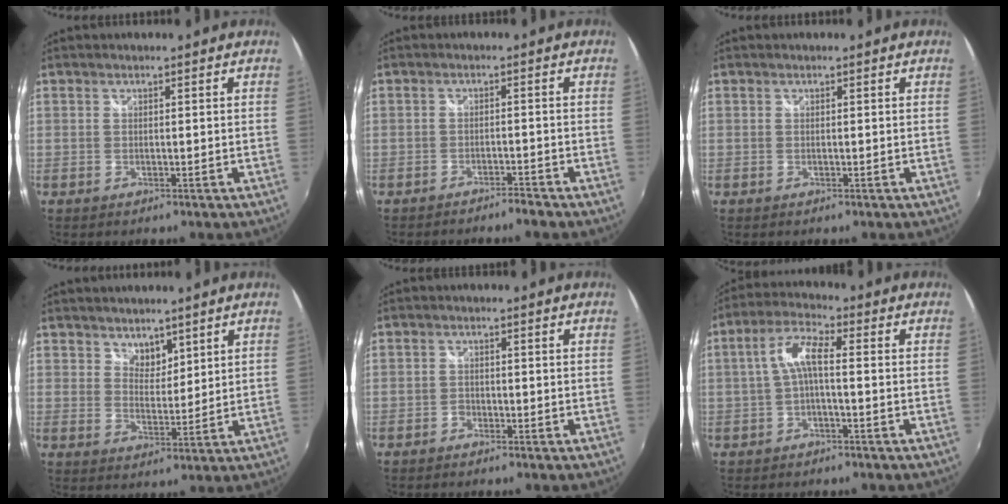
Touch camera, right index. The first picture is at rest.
{"total": 2.4, "force": [-2.3, 0.2, 0.6], "torque": [-0.023, -0.005, -0.040]}
{"total": 0.0}
{"total": 4.0, "force": [3.0, 2.4, 1.0], "torque": [-0.006, 0.004, 0.054]}
{"total": 1.4, "force": [-1.2, 0.7, 0.1], "torque": [-0.005, 0.000, -0.024]}
{"total": 5.6, "force": [-0.7, 1.5, 5.4], "torque": [-0.114, 0.016, -0.014]}